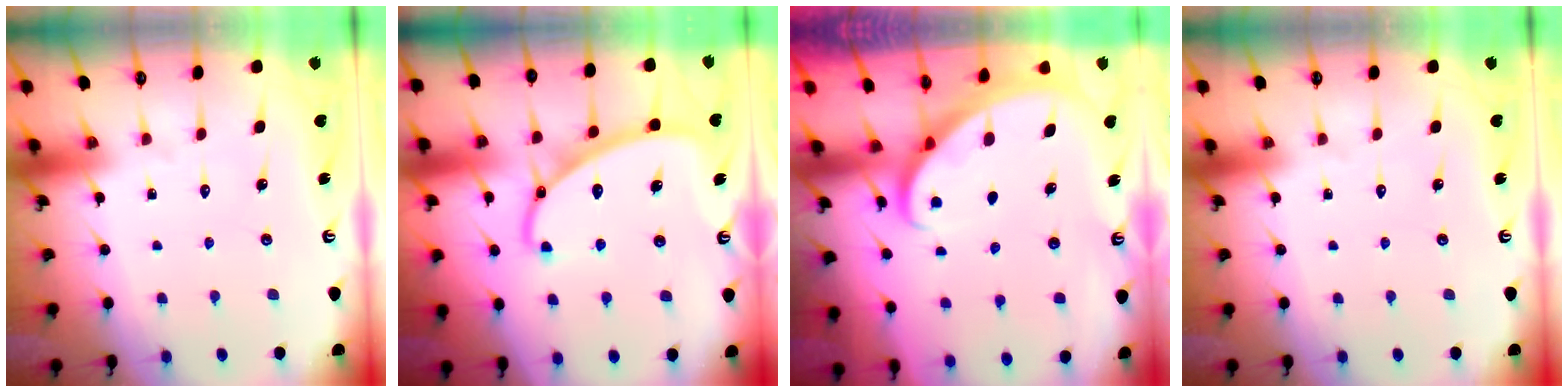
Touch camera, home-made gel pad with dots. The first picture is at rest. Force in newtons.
{"total": 9.7, "press": 9.7, "slide": 0.4}
{"total": 2.4, "press": 2.3, "slide": 0.3}
{"total": 0.0}